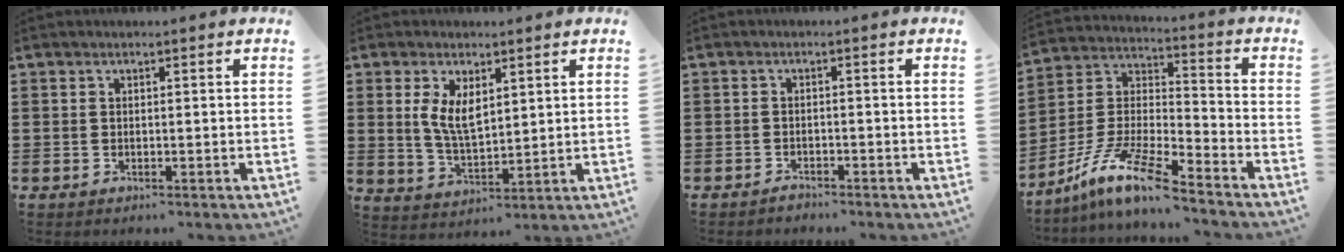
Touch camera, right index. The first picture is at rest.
{"total": 5.5, "force": [1.9, 2.7, 4.4], "torque": [-0.084, 0.002, 0.032]}
{"total": 1.3, "force": [-1.3, 0.2, 0.0], "torque": [-0.005, 0.003, -0.028]}
{"total": 10.7, "force": [-8.6, 1.0, 6.2], "torque": [-0.144, 0.000, -0.179]}